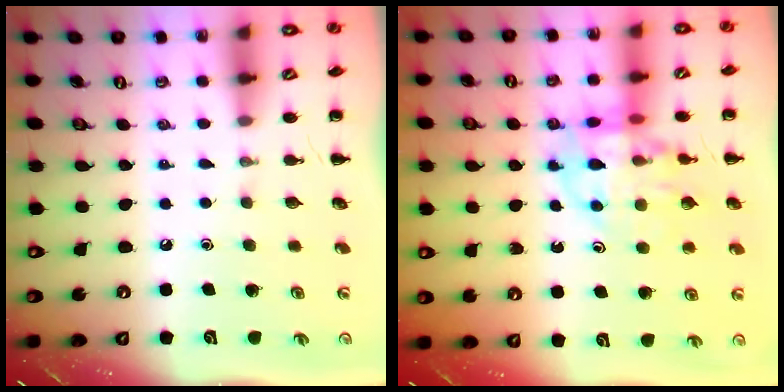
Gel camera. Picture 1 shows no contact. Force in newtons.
{"total": 12.2, "press": 11.9, "slide": 2.7}